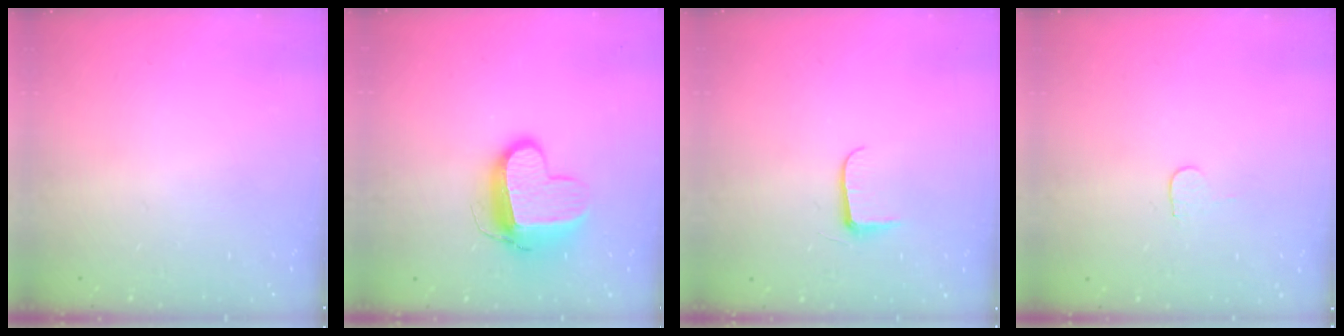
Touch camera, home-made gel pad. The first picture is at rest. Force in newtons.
{"total": 11.7, "press": 11.6, "slide": 1.3}
{"total": 5.8, "press": 5.8, "slide": 0.9}
{"total": 4.9, "press": 4.9, "slide": 0.3}